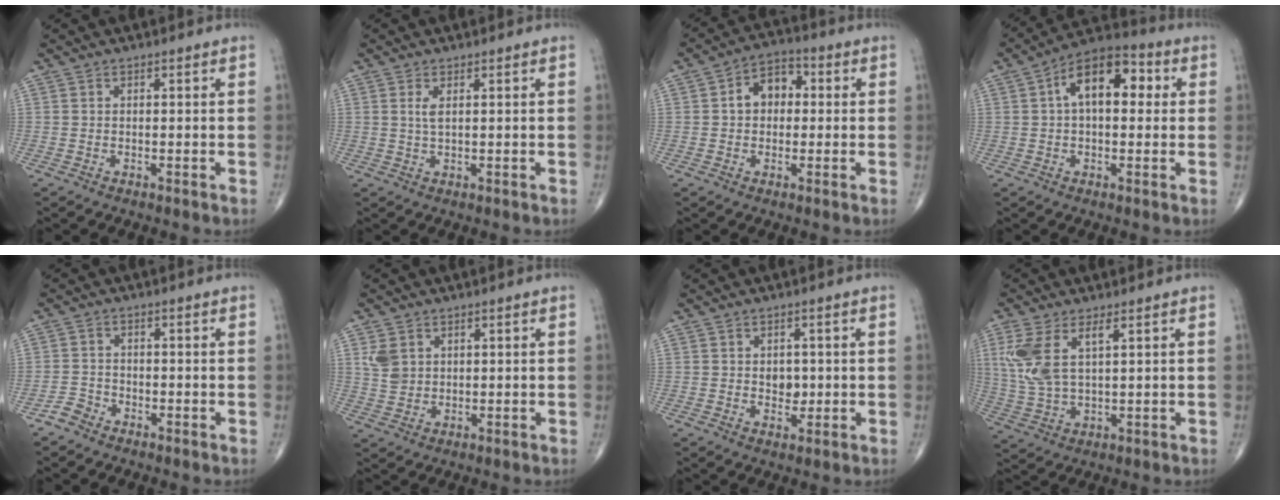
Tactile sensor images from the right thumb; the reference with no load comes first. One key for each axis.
{"total": 2.0, "fx": 0.6, "fy": 0.6, "fz": 1.8, "tx": -0.038, "ty": -0.003, "tz": 0.017}
{"total": 7.2, "fx": 0.8, "fy": 5.2, "fz": 4.9, "tx": -0.056, "ty": 0.022, "tz": 0.003}
{"total": 10.8, "fx": 1.7, "fy": 6.2, "fz": 8.7, "tx": -0.112, "ty": 0.032, "tz": 0.014}
{"total": 2.4, "fx": -1.9, "fy": 1.4, "fz": 0.3, "tx": -0.003, "ty": 0.010, "tz": -0.041}
{"total": 4.4, "fx": 1.6, "fy": 3.4, "fz": 2.2, "tx": -0.034, "ty": -0.006, "tz": 0.039}
{"total": 3.3, "fx": 0.1, "fy": 2.4, "fz": 2.2, "tx": -0.014, "ty": 0.000, "tz": 0.005}
{"total": 9.3, "fx": 3.3, "fy": 4.0, "fz": 7.7, "tx": -0.182, "ty": -0.006, "tz": 0.076}